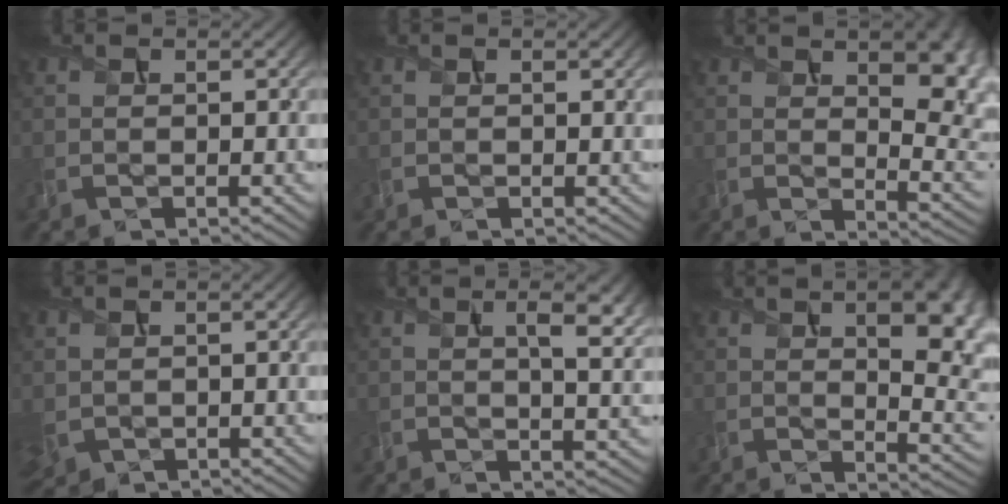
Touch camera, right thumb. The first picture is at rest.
{"total": 0.8, "force": [0.5, 0.2, 0.5], "torque": [-0.008, 0.001, 0.009]}
{"total": 11.8, "force": [4.1, 5.0, 9.9], "torque": [-0.132, 0.012, 0.061]}
{"total": 2.5, "force": [0.0, 2.0, 1.5], "torque": [-0.051, -0.010, 0.006]}
{"total": 7.1, "force": [2.7, 2.4, 6.1], "torque": [-0.085, 0.007, 0.040]}
{"total": 12.9, "force": [3.7, 5.0, 11.3], "torque": [-0.149, 0.016, 0.055]}